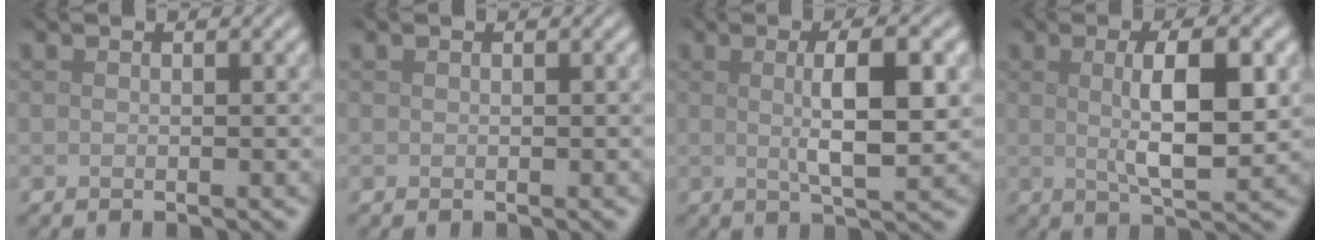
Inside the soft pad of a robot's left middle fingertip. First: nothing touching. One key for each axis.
{"total": 0.0}
{"total": 5.7, "fx": 0.6, "fy": 1.3, "fz": 5.5, "tx": -0.087, "ty": 0.004, "tz": 0.012}
{"total": 6.2, "fx": 0.9, "fy": 1.6, "fz": 5.9, "tx": -0.093, "ty": 0.002, "tz": 0.016}